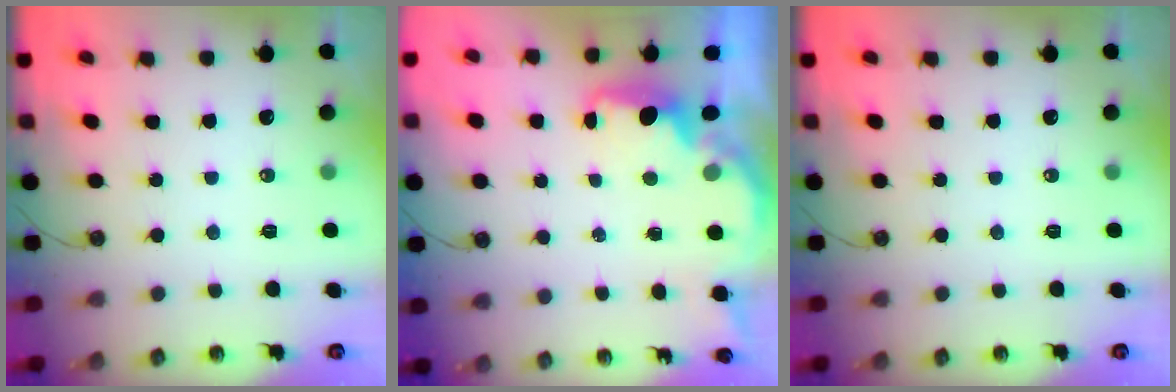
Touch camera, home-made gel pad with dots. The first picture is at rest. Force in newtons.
{"total": 2.1, "press": 2.0, "slide": 0.8}
{"total": 0.0}